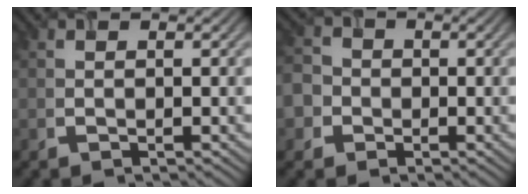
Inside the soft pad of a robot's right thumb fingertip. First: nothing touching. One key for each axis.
{"total": 4.2, "fx": -1.3, "fy": 3.9, "fz": 0.9, "tx": -0.021, "ty": -0.006, "tz": -0.040}